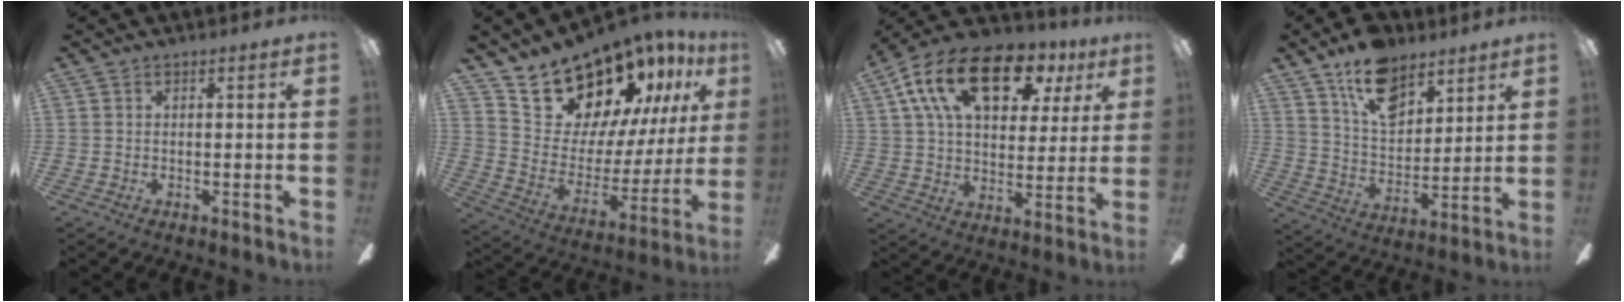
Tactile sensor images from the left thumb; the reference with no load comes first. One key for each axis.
{"total": 20.9, "fx": 17.1, "fy": 10.3, "fz": 6.3, "tx": -0.114, "ty": -0.124, "tz": 0.328}
{"total": 20.1, "fx": 10.8, "fy": 10.6, "fz": 13.2, "tx": -0.233, "ty": -0.030, "tz": 0.188}
{"total": 14.5, "fx": 9.7, "fy": 8.1, "fz": 7.2, "tx": -0.120, "ty": -0.042, "tz": 0.179}